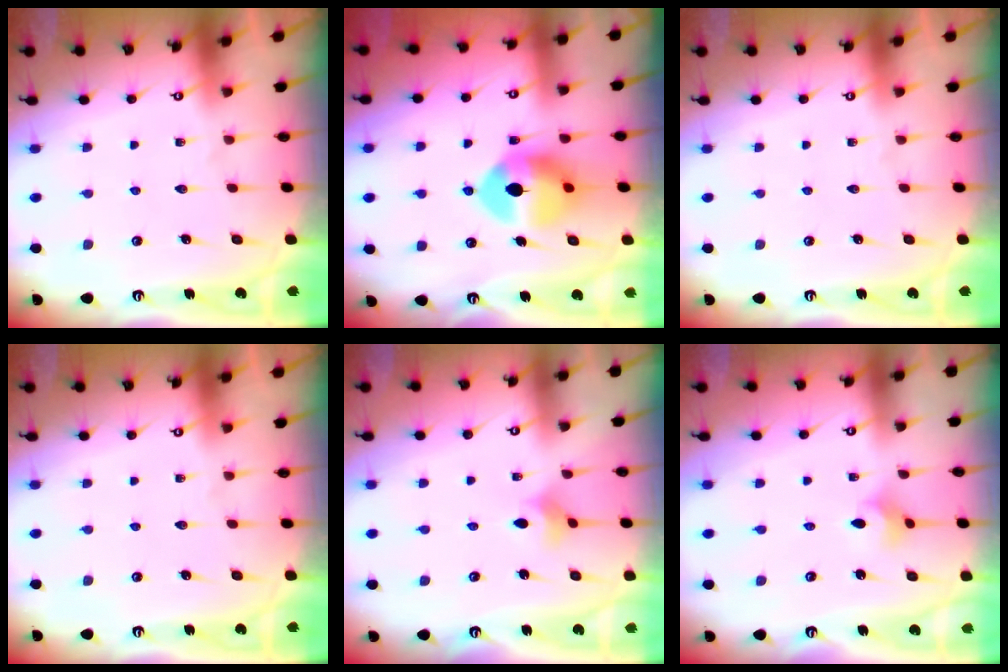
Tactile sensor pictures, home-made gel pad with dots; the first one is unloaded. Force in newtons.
{"total": 9.8, "press": 9.7, "slide": 1.3}
{"total": 0.0}
{"total": 0.0}
{"total": 4.7, "press": 4.7, "slide": 0.7}
{"total": 3.6, "press": 3.5, "slide": 0.7}